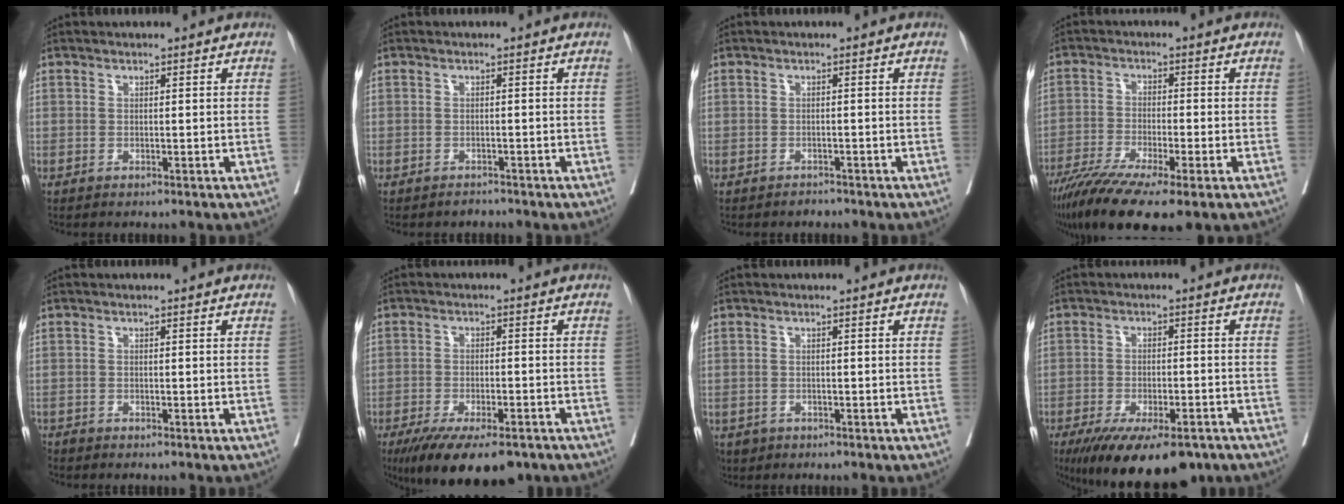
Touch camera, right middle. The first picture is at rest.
{"total": 0.8, "force": [-0.7, 0.2, -0.3], "torque": [0.004, -0.002, -0.014]}
{"total": 0.8, "force": [-0.7, 0.2, -0.2], "torque": [0.002, 0.000, -0.015]}
{"total": 14.8, "force": [-10.6, 3.0, 9.9], "torque": [-0.177, -0.033, -0.175]}
{"total": 1.4, "force": [-1.3, 0.5, 0.2], "torque": [-0.008, -0.005, -0.026]}
{"total": 13.1, "force": [-9.5, 3.9, 8.2], "torque": [-0.124, -0.018, -0.146]}
{"total": 2.8, "force": [-1.8, 2.1, 0.4], "torque": [-0.004, 0.001, -0.029]}
{"total": 15.0, "force": [-10.9, 4.4, 9.4], "torque": [-0.140, -0.025, -0.161]}